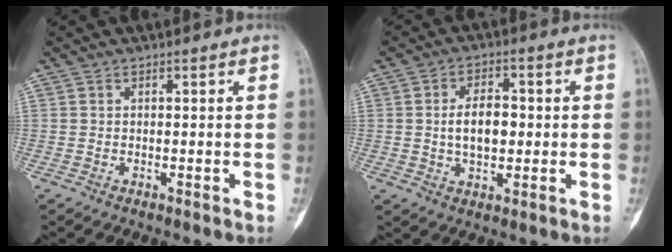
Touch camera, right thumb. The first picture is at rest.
{"total": 7.3, "force": [0.0, 4.4, 5.8], "torque": [-0.082, 0.010, -0.001]}